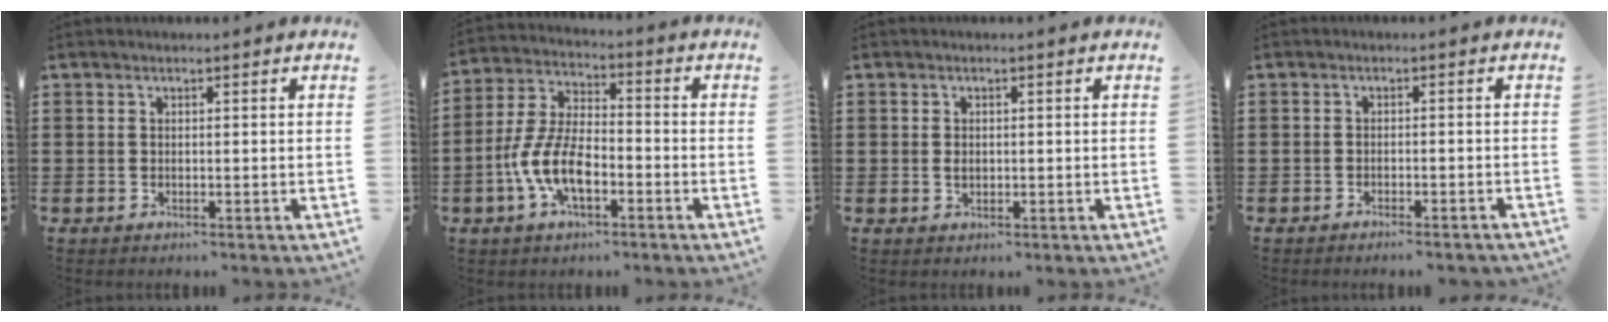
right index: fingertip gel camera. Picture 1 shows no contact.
{"total": 8.8, "force": [-3.5, 3.9, 7.0], "torque": [-0.173, -0.007, -0.072]}
{"total": 1.1, "force": [0.0, 0.7, 0.9], "torque": [-0.020, 0.003, 0.000]}
{"total": 1.3, "force": [-1.3, -0.1, 0.3], "torque": [-0.007, 0.001, -0.025]}